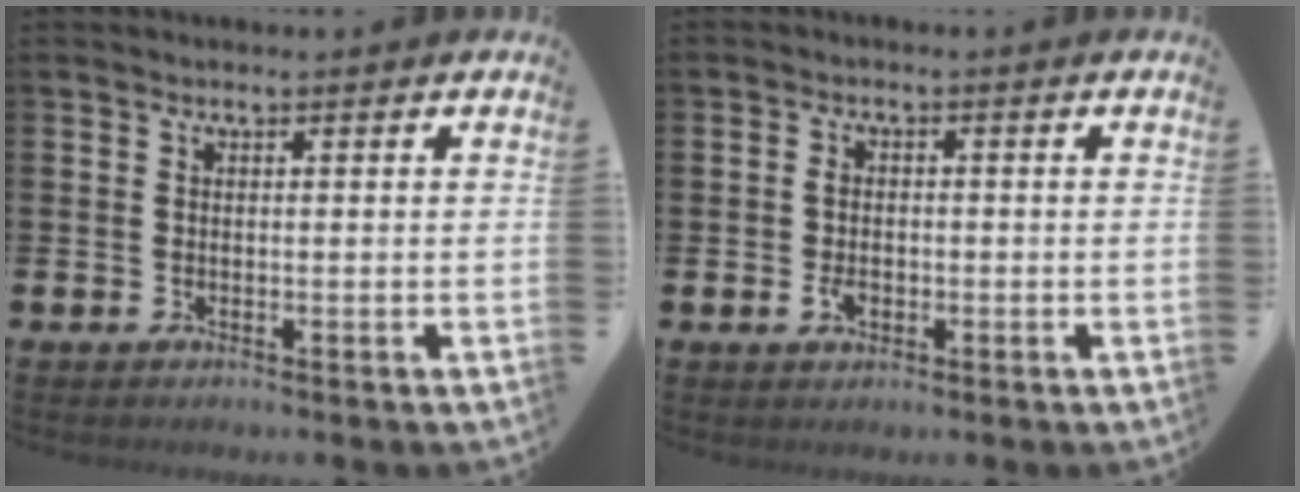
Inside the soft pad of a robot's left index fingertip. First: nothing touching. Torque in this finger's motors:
{"motor_torque": [0.97, 0.32, 0.40, 0.06]}